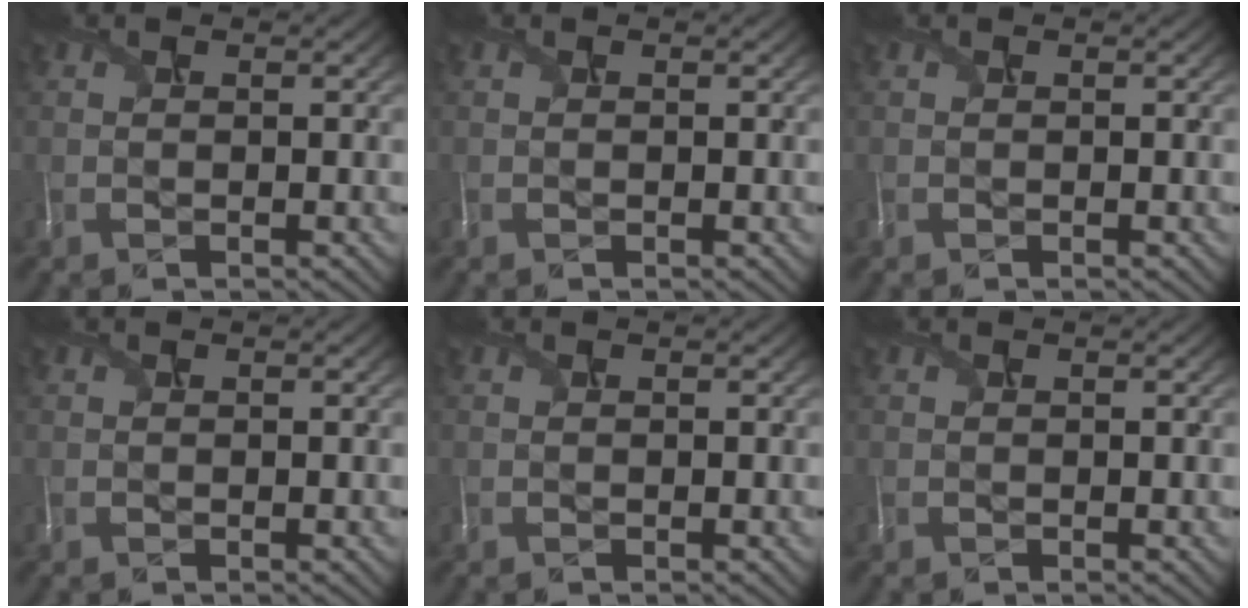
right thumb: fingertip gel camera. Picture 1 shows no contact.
{"total": 0.0}
{"total": 0.0}
{"total": 0.0}
{"total": 0.0}
{"total": 0.0}